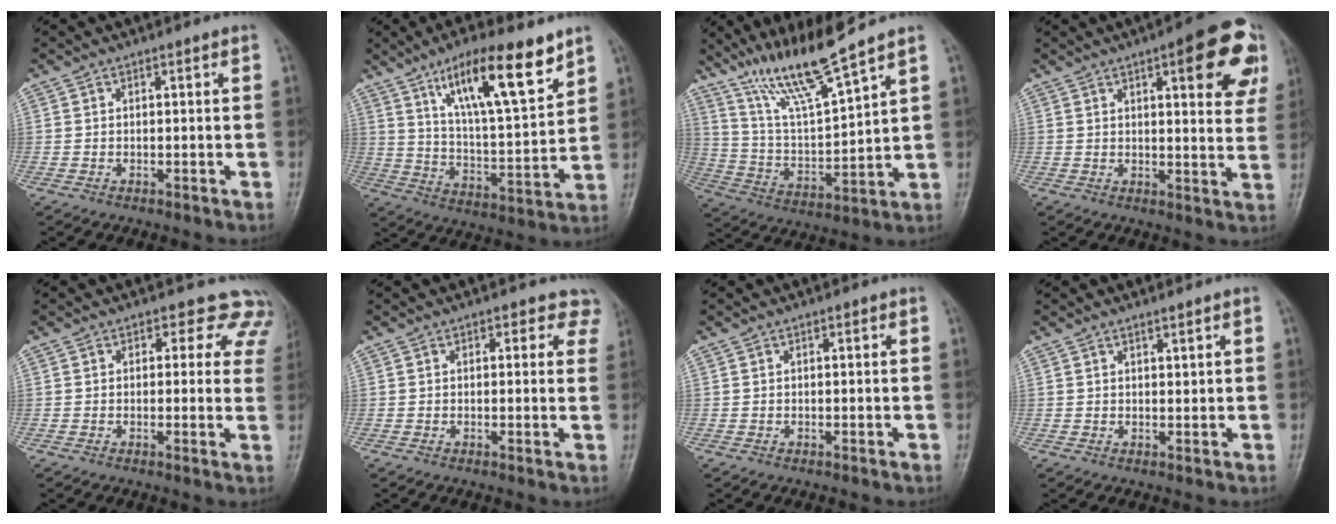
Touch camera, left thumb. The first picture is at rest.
{"total": 17.2, "force": [10.3, 4.5, 13.0], "torque": [-0.195, -0.047, 0.182]}
{"total": 13.6, "force": [10.6, 0.5, 8.4], "torque": [-0.152, -0.062, 0.207]}
{"total": 15.3, "force": [6.5, 4.9, 12.9], "torque": [-0.119, -0.015, 0.069]}
{"total": 7.5, "force": [5.7, 4.7, 1.4], "torque": [0.041, -0.015, 0.030]}
{"total": 3.8, "force": [2.6, 2.6, 0.9], "torque": [0.031, -0.007, 0.006]}
{"total": 0.0}
{"total": 1.1, "force": [0.9, 0.1, 0.6], "torque": [-0.006, -0.007, 0.018]}